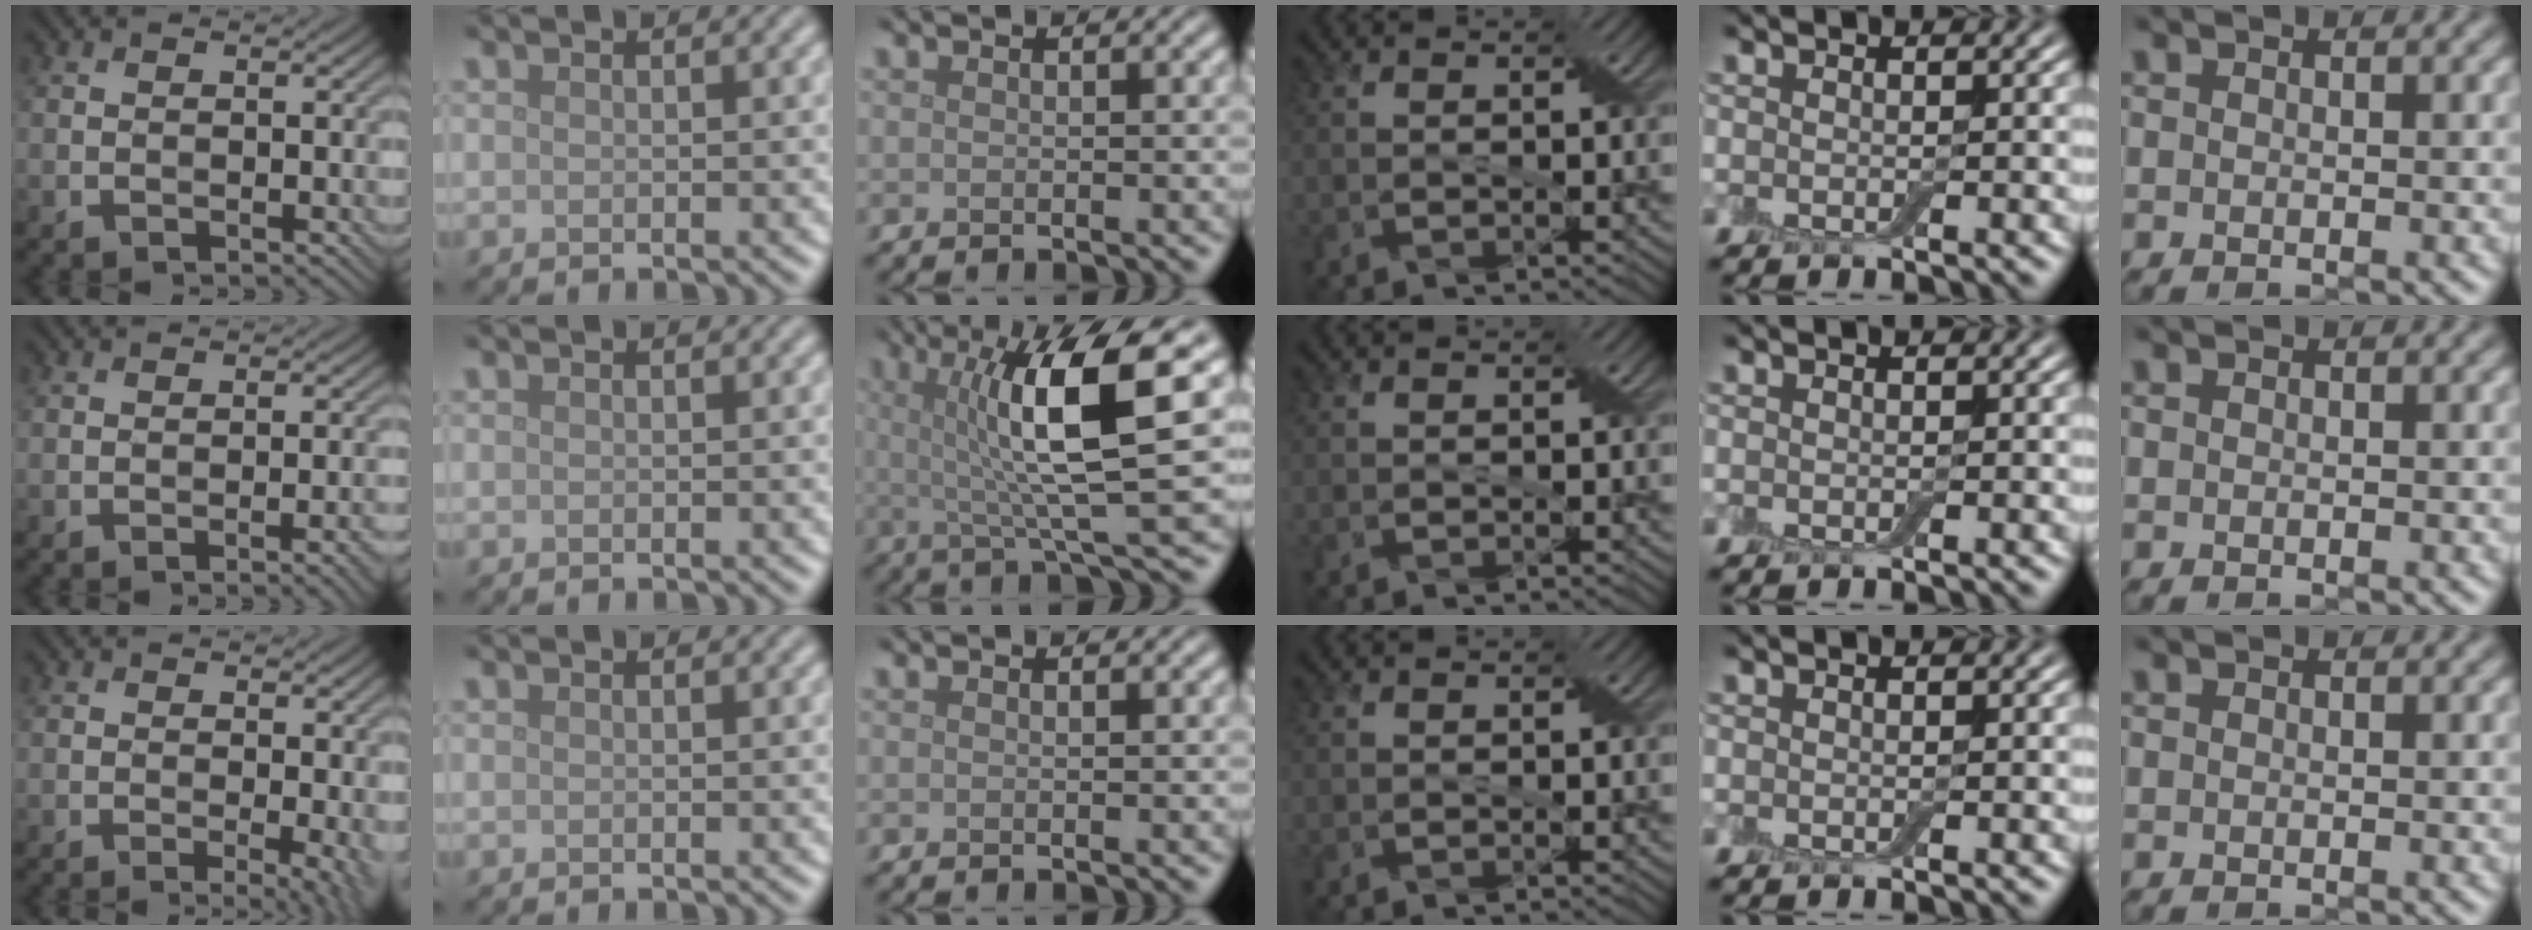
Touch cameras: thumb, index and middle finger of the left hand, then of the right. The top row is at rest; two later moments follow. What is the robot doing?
{"motion": "pour", "object": "bottle"}